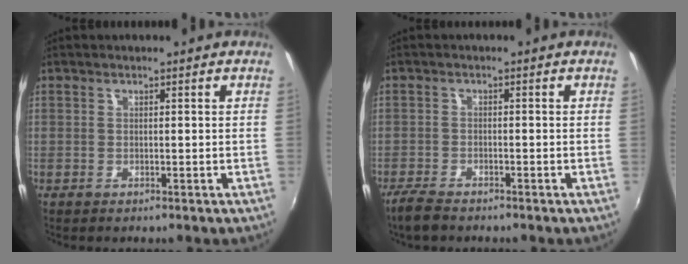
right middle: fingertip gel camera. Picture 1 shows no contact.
{"total": 4.1, "force": [-3.6, 1.0, 1.8], "torque": [-0.057, -0.012, -0.070]}